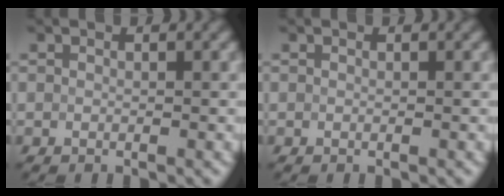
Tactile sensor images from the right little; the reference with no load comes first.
{"total": 0.0}